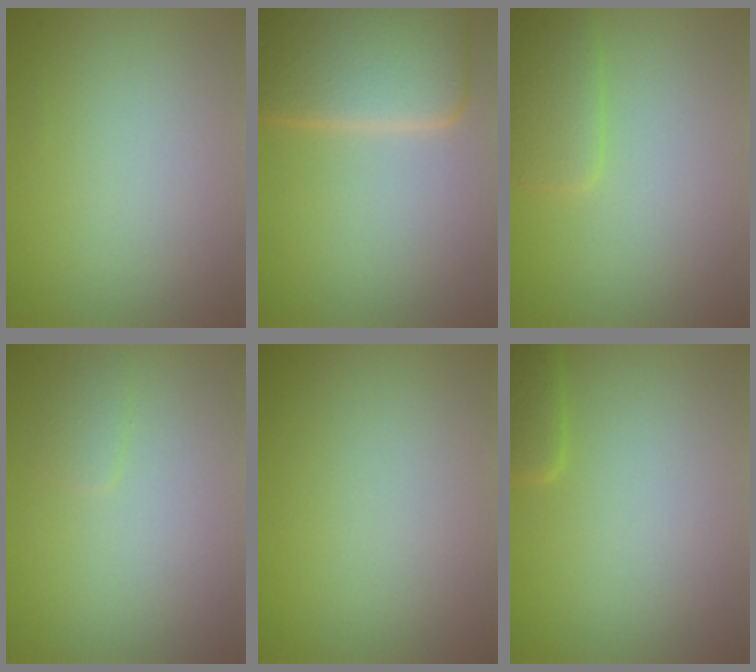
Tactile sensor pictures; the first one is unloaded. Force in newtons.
{"total": 8.9, "press": 8.9, "slide": 0.3}
{"total": 2.4, "press": 2.4, "slide": 0.1}
{"total": 0.8, "press": 0.8, "slide": 0.0}
{"total": 0.0}
{"total": 1.6, "press": 1.6, "slide": 0.1}